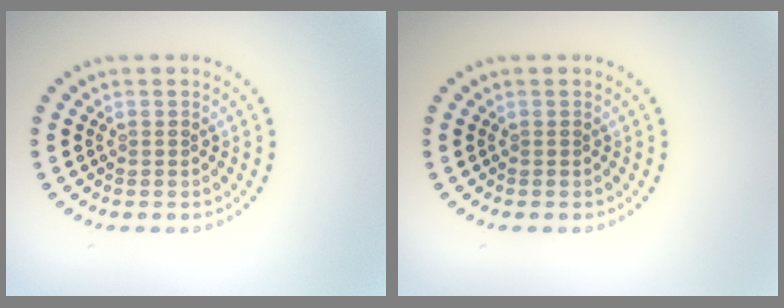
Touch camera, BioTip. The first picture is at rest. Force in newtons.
{"total": 0.0}